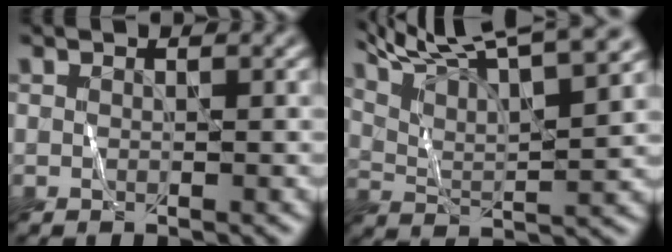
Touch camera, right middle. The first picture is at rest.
{"total": 12.8, "force": [9.9, 3.0, 7.5], "torque": [-0.124, 0.023, 0.130]}